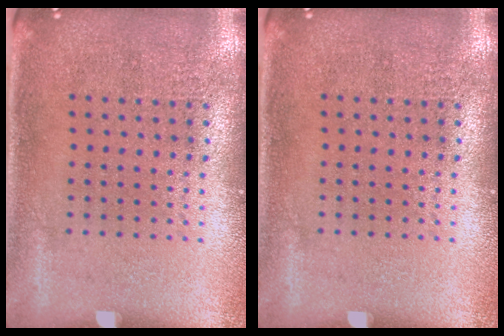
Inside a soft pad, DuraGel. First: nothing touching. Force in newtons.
{"total": 0.0}